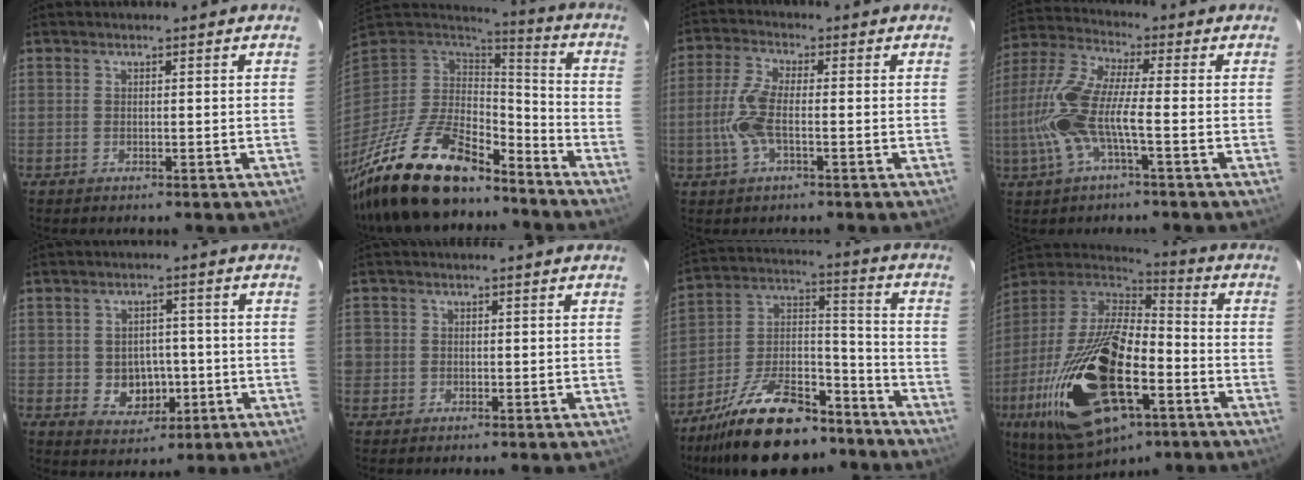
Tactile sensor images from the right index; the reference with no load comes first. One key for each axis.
{"total": 24.3, "fx": -18.0, "fy": 8.5, "fz": 13.9, "tx": -0.280, "ty": -0.034, "tz": -0.309}
{"total": 7.7, "fx": -1.5, "fy": 2.5, "fz": 7.1, "tx": -0.159, "ty": 0.003, "tz": -0.033}
{"total": 13.2, "fx": -3.1, "fy": 2.8, "fz": 12.5, "tx": -0.271, "ty": 0.000, "tz": -0.062}
{"total": 6.8, "fx": -1.3, "fy": 5.8, "fz": 3.3, "tx": -0.070, "ty": 0.008, "tz": -0.001}
{"total": 2.3, "fx": -0.4, "fy": 2.3, "fz": 0.3, "tx": -0.007, "ty": 0.001, "tz": -0.008}
{"total": 22.9, "fx": -16.7, "fy": 10.0, "fz": 12.2, "tx": -0.232, "ty": 0.028, "tz": -0.259}
{"total": 29.9, "fx": -11.1, "fy": 13.6, "fz": 24.2, "tx": -0.497, "ty": -0.048, "tz": -0.186}